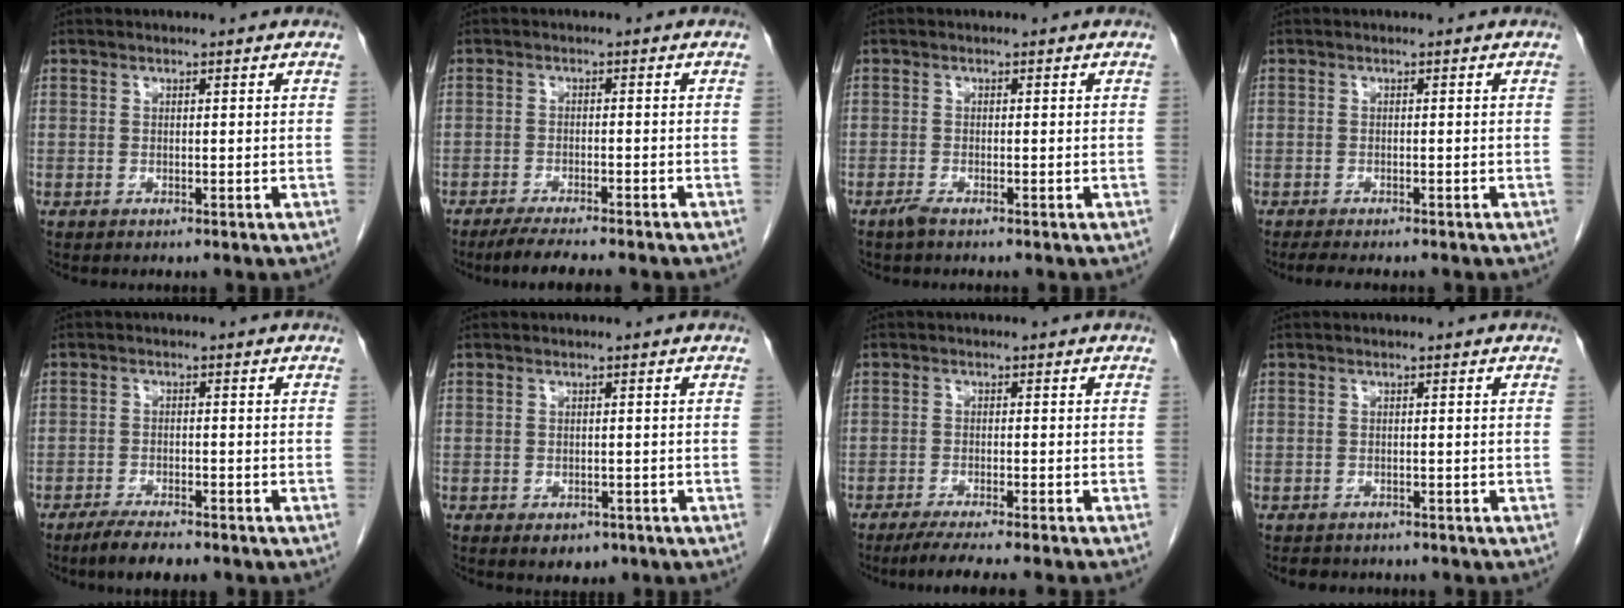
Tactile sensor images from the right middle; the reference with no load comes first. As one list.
[{"total": 7.5, "force": [-6.4, 0.2, 3.9], "torque": [-0.053, -0.016, -0.100]}, {"total": 1.1, "force": [-0.9, 0.0, 0.6], "torque": [-0.017, -0.002, -0.018]}, {"total": 4.8, "force": [-4.0, 1.1, 2.4], "torque": [-0.034, -0.011, -0.055]}, {"total": 5.1, "force": [-4.1, 1.0, 2.9], "torque": [-0.049, -0.007, -0.066]}, {"total": 3.0, "force": [-1.7, 1.9, 1.5], "torque": [-0.013, 0.000, -0.012]}, {"total": 8.2, "force": [-7.0, -0.9, 4.3], "torque": [-0.043, -0.020, -0.105]}, {"total": 3.4, "force": [-2.9, 1.5, 0.8], "torque": [-0.018, -0.002, -0.035]}]